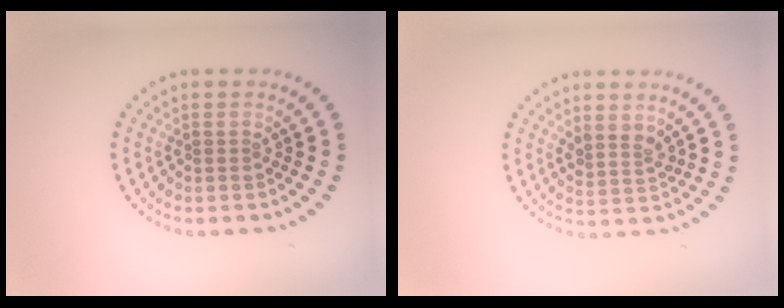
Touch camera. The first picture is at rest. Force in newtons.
{"total": 1.9, "press": 1.6, "slide": 1.1}